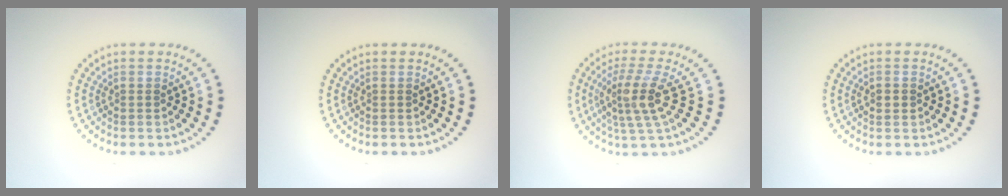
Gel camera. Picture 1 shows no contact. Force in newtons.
{"total": 0.0}
{"total": 4.0, "press": 2.8, "slide": 2.8}
{"total": 1.3, "press": 1.3, "slide": 0.2}